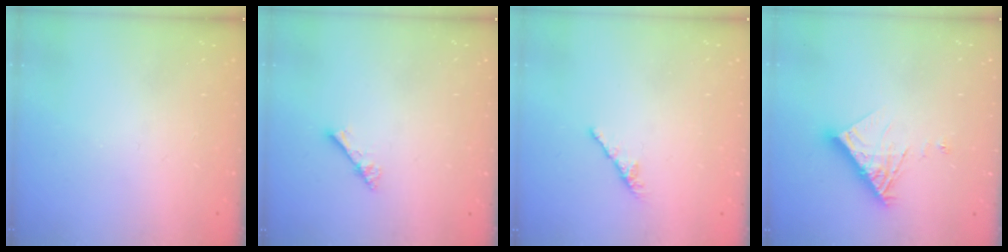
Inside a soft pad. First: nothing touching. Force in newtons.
{"total": 1.8, "press": 1.8, "slide": 0.1}
{"total": 0.0}
{"total": 10.3, "press": 10.2, "slide": 0.9}